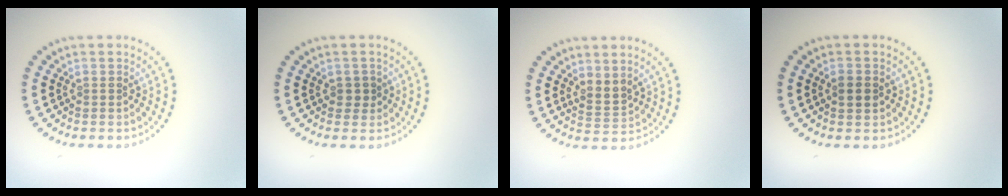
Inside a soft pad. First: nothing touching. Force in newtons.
{"total": 1.2, "press": 1.1, "slide": 0.4}
{"total": 2.1, "press": 1.5, "slide": 1.5}
{"total": 2.1, "press": 2.1, "slide": 0.1}